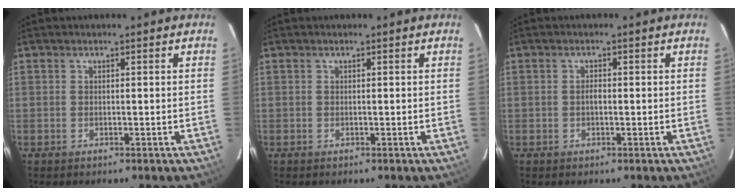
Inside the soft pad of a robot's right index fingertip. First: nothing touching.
{"total": 0.0}
{"total": 1.0, "force": [-0.2, 0.5, 0.9], "torque": [-0.016, 0.004, -0.004]}